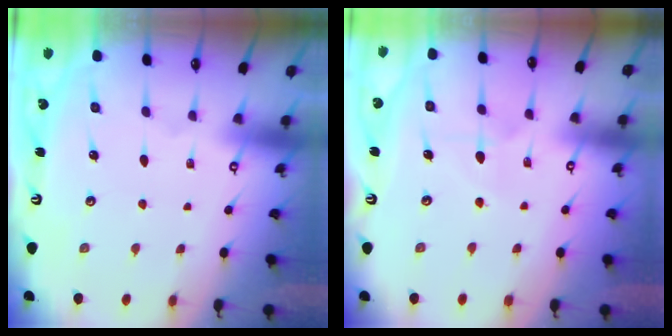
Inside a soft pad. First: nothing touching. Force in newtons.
{"total": 5.5, "press": 5.5, "slide": 0.2}